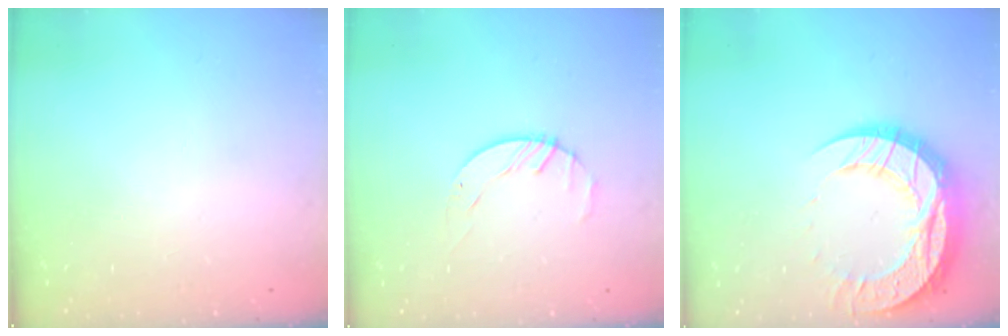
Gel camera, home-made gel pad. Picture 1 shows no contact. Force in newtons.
{"total": 1.7, "press": 1.7, "slide": 0.3}
{"total": 18.4, "press": 18.4, "slide": 1.6}